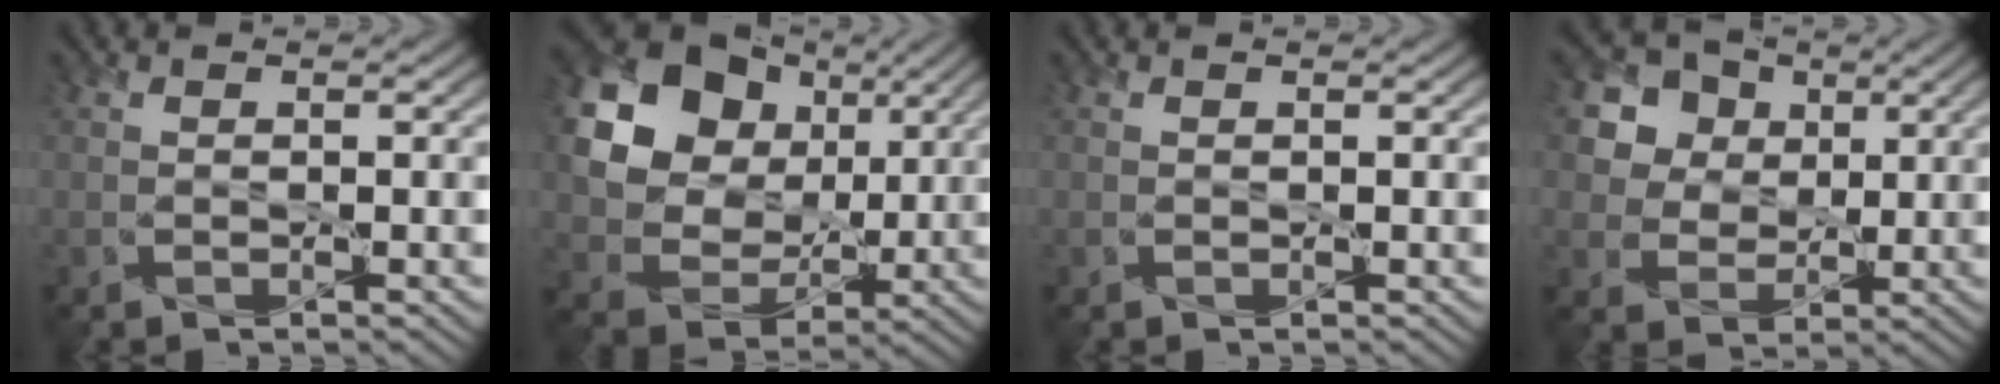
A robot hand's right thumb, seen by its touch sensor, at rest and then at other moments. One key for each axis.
{"total": 16.7, "fx": 6.2, "fy": 13.5, "fz": 7.7, "tx": -0.226, "ty": 0.047, "tz": 0.141}
{"total": 0.0}
{"total": 6.7, "fx": 2.8, "fy": 5.9, "fz": 1.5, "tx": -0.076, "ty": 0.008, "tz": 0.045}